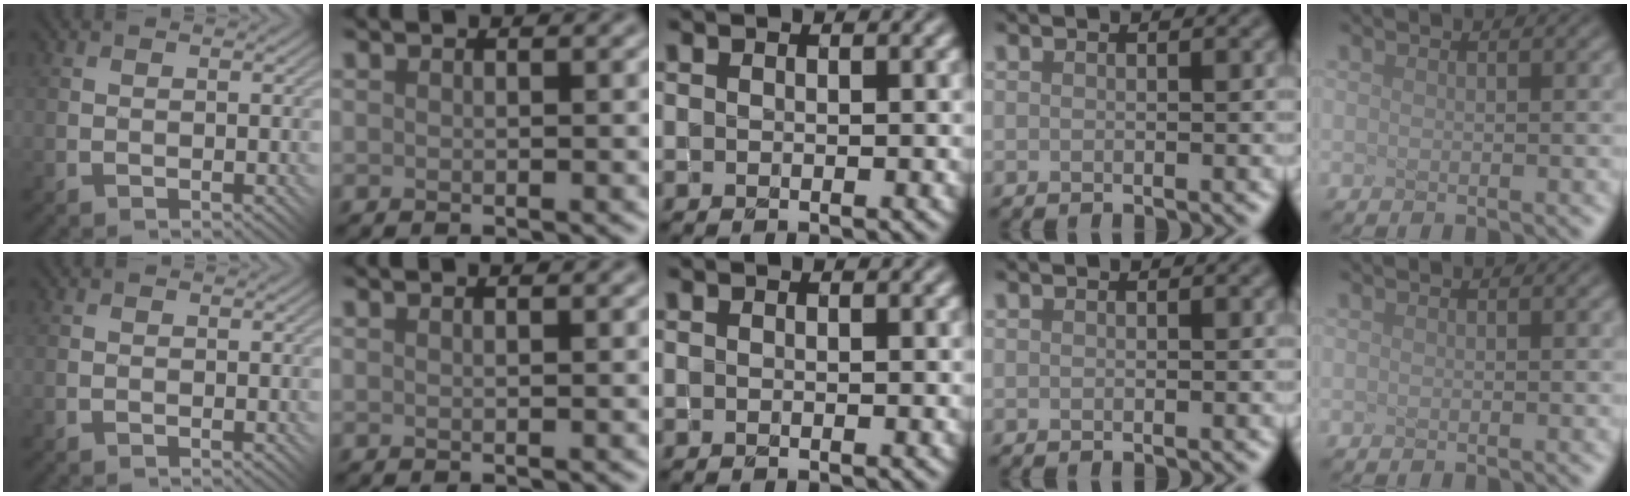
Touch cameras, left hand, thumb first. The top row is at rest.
{"index": {"total": 0.7, "force": [0.5, 0.2, 0.5], "torque": [-0.003, 0.002, 0.002]}}